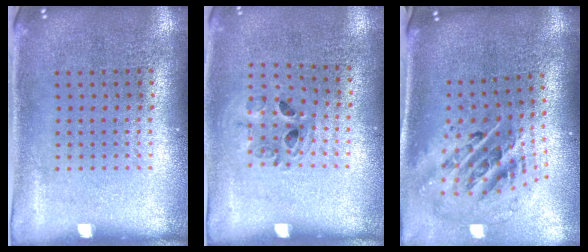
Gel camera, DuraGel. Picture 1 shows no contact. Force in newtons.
{"total": 0.9, "press": 0.9, "slide": 0.2}
{"total": 2.4, "press": 1.6, "slide": 1.7}